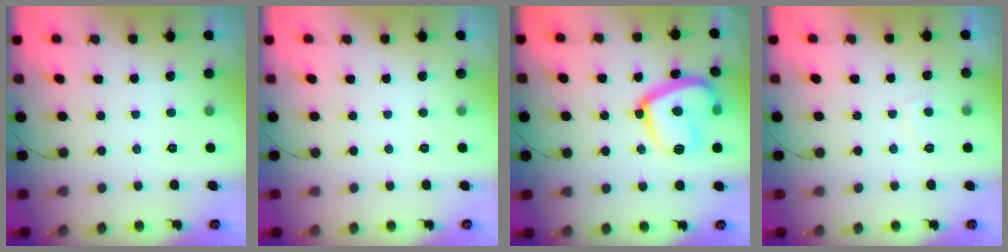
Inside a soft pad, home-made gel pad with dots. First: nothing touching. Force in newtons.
{"total": 0.0}
{"total": 17.4, "press": 17.3, "slide": 1.7}
{"total": 1.6, "press": 1.5, "slide": 0.5}